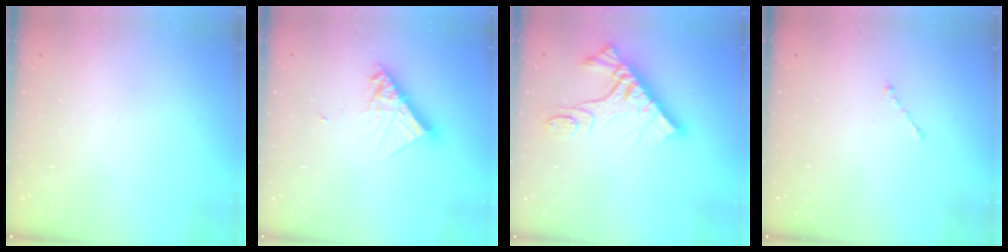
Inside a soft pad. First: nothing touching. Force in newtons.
{"total": 10.2, "press": 10.2, "slide": 0.3}
{"total": 12.7, "press": 12.7, "slide": 1.2}
{"total": 0.7, "press": 0.7, "slide": 0.2}